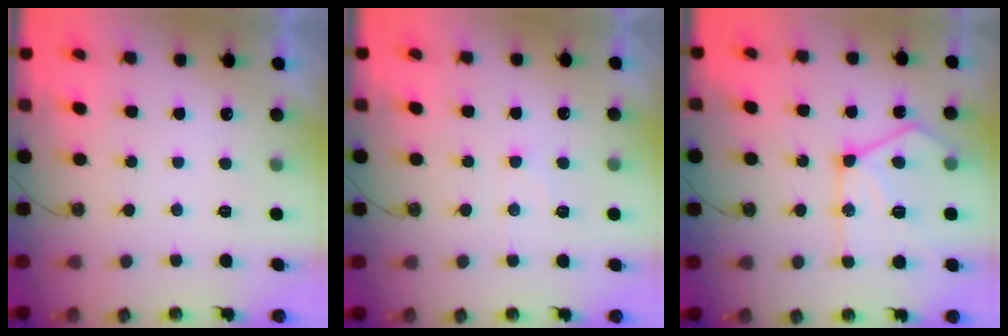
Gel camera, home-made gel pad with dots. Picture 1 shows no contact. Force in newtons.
{"total": 5.5, "press": 5.5, "slide": 0.7}
{"total": 15.7, "press": 15.6, "slide": 1.5}